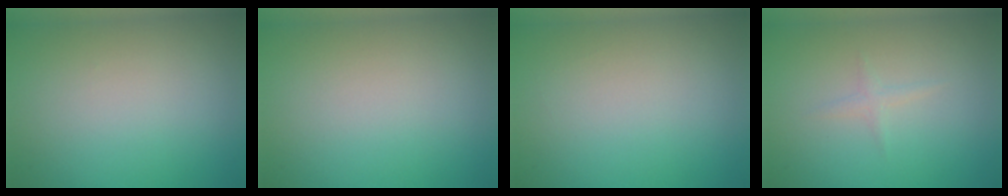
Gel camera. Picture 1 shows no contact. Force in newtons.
{"total": 0.0}
{"total": 0.0}
{"total": 0.8, "press": 0.8, "slide": 0.1}